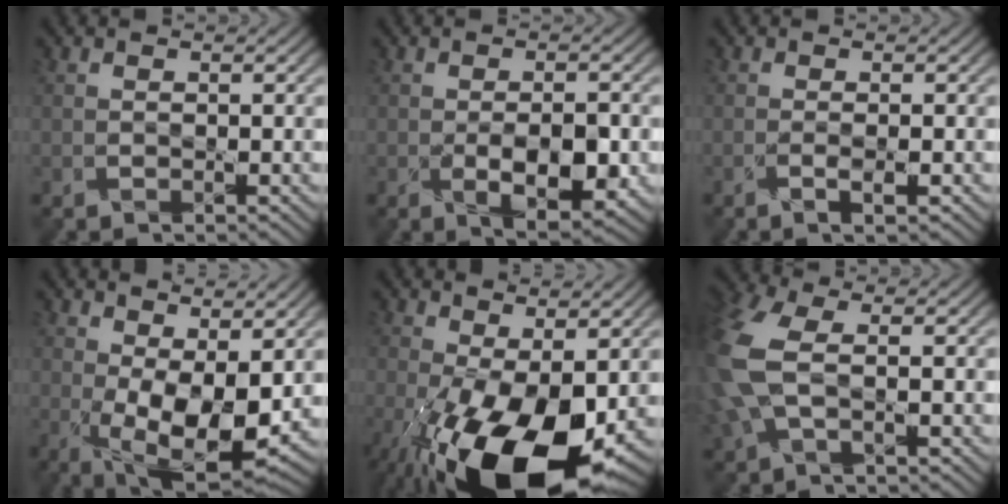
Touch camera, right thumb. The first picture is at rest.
{"total": 6.0, "force": [-1.4, 2.7, 5.2], "torque": [-0.089, -0.011, -0.016]}
{"total": 1.4, "force": [-0.5, 0.0, 1.3], "torque": [-0.027, 0.004, -0.014]}
{"total": 9.6, "force": [0.7, 4.6, 8.4], "torque": [-0.164, -0.017, 0.019]}
{"total": 15.6, "force": [-4.9, 7.2, 13.0], "torque": [-0.257, -0.042, -0.068]}
{"total": 10.2, "force": [0.8, 5.7, 8.3], "torque": [-0.264, -0.004, 0.016]}